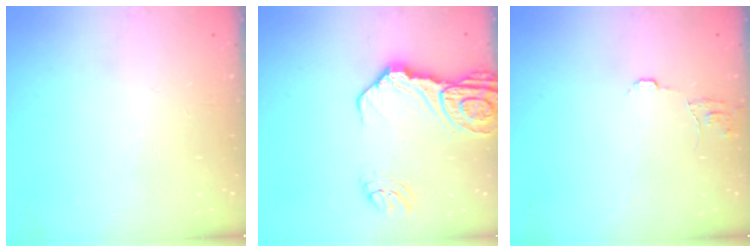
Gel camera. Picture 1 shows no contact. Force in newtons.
{"total": 16.1, "press": 16.0, "slide": 1.9}
{"total": 5.3, "press": 5.2, "slide": 0.4}